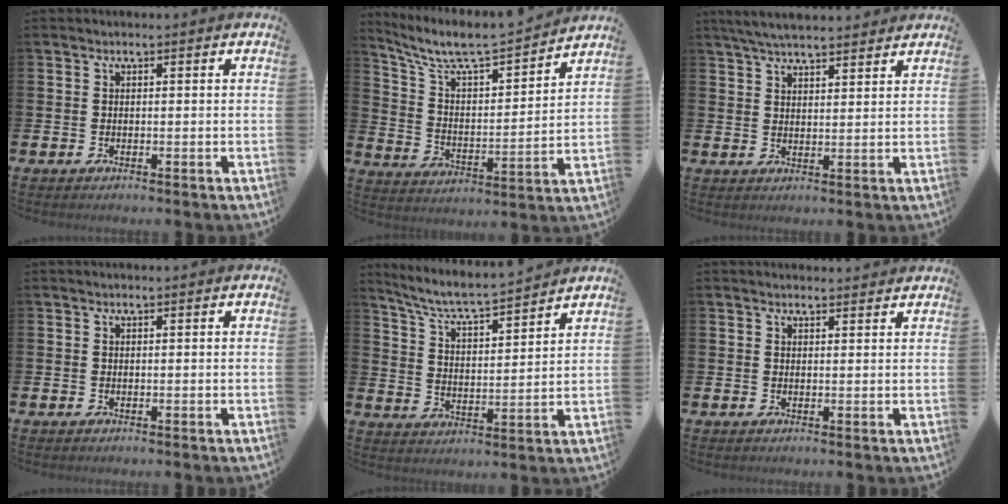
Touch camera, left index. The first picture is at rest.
{"total": 8.3, "force": [7.7, 1.3, 2.9], "torque": [-0.093, -0.058, 0.130]}
{"total": 4.8, "force": [4.6, 0.7, 1.2], "torque": [-0.034, -0.014, 0.085]}
{"total": 0.0}
{"total": 6.5, "force": [6.2, 0.1, 2.0], "torque": [-0.066, -0.046, 0.104]}
{"total": 1.7, "force": [1.7, 0.2, -0.1], "torque": [0.011, -0.009, 0.028]}